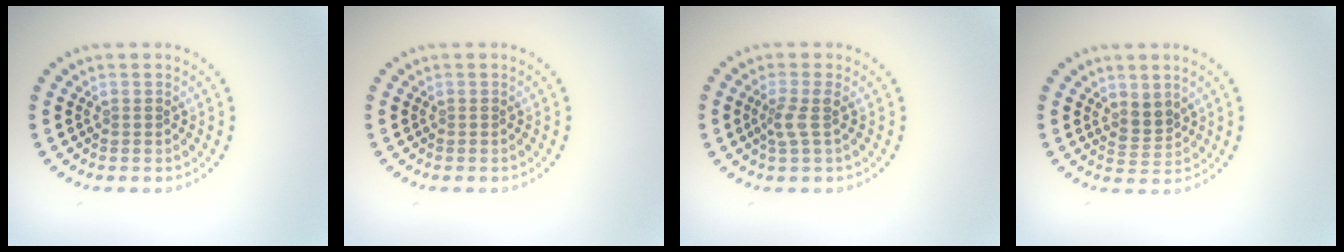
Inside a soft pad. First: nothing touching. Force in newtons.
{"total": 0.0}
{"total": 1.8, "press": 1.4, "slide": 1.2}
{"total": 2.0, "press": 1.5, "slide": 1.3}